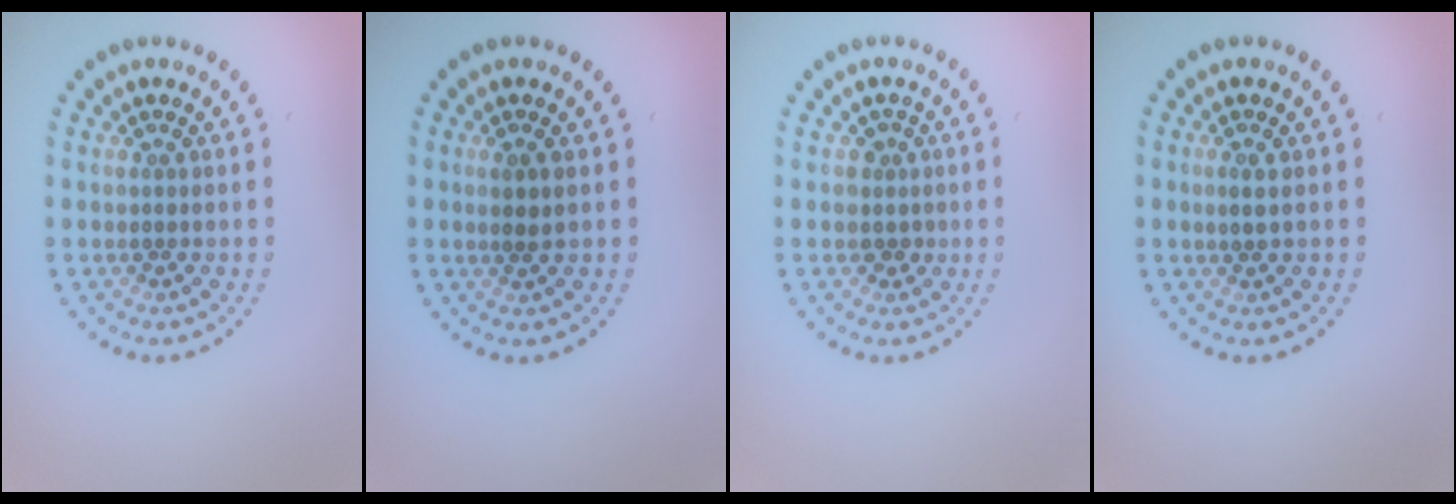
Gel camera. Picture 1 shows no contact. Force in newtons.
{"total": 0.9, "press": 0.6, "slide": 0.7}
{"total": 1.6, "press": 1.2, "slide": 1.0}
{"total": 1.0, "press": 0.9, "slide": 0.3}